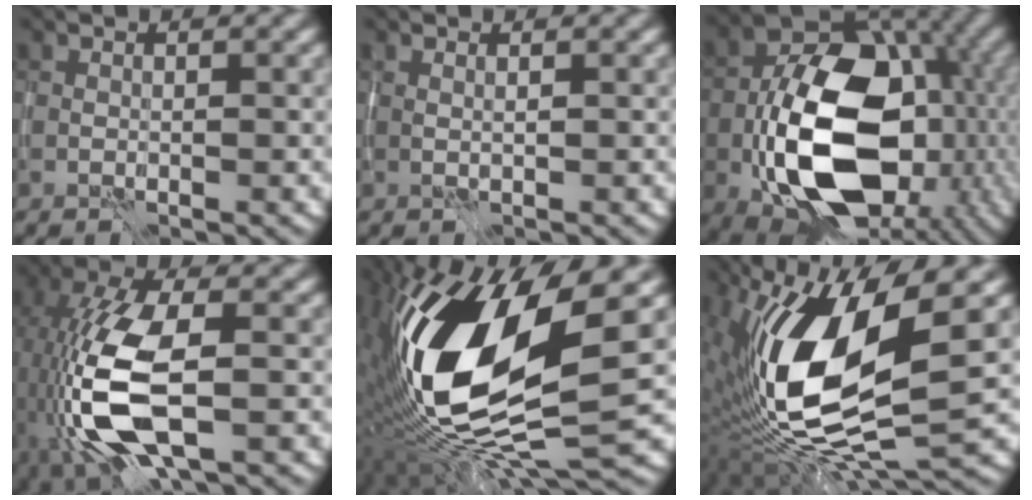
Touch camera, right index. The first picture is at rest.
{"total": 0.6, "force": [0.4, -0.1, 0.5], "torque": [-0.012, -0.001, 0.008]}
{"total": 16.7, "force": [-4.4, 10.8, 12.0], "torque": [-0.187, -0.019, -0.073]}
{"total": 10.9, "force": [-2.5, 4.6, 9.5], "torque": [-0.213, -0.002, -0.052]}
{"total": 17.1, "force": [0.5, 6.4, 15.9], "torque": [-0.319, 0.001, 0.010]}
{"total": 14.2, "force": [0.6, 5.2, 13.2], "torque": [-0.261, -0.011, 0.005]}